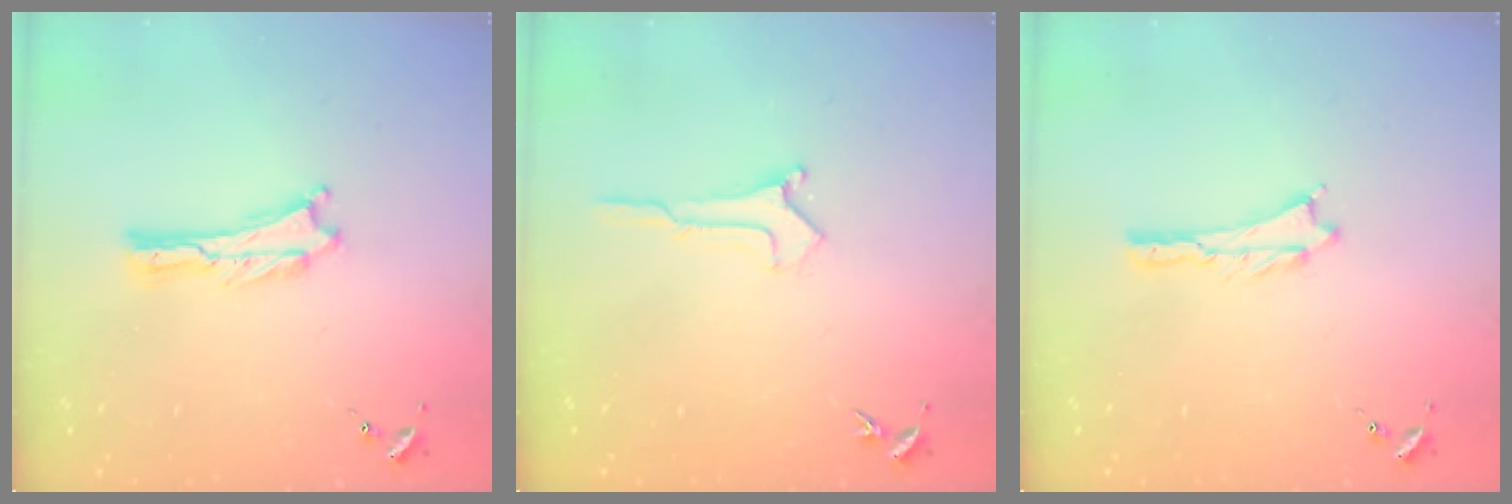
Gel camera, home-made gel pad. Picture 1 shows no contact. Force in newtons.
{"total": 0.0}
{"total": 0.5, "press": 0.5, "slide": 0.2}